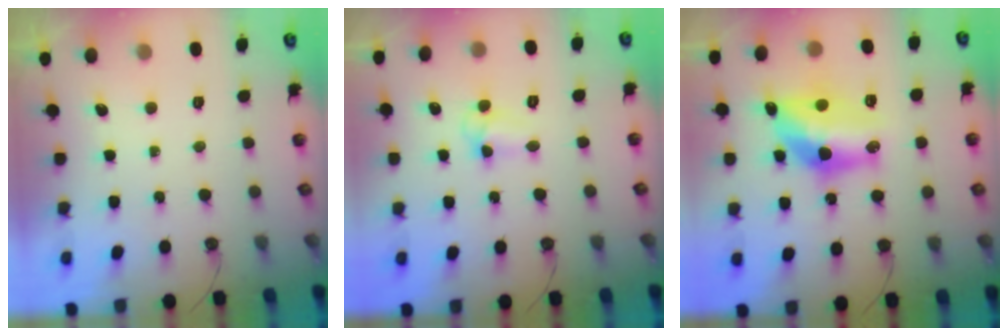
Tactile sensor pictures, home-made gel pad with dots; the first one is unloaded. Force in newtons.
{"total": 5.2, "press": 5.2, "slide": 0.5}
{"total": 13.6, "press": 13.6, "slide": 1.2}